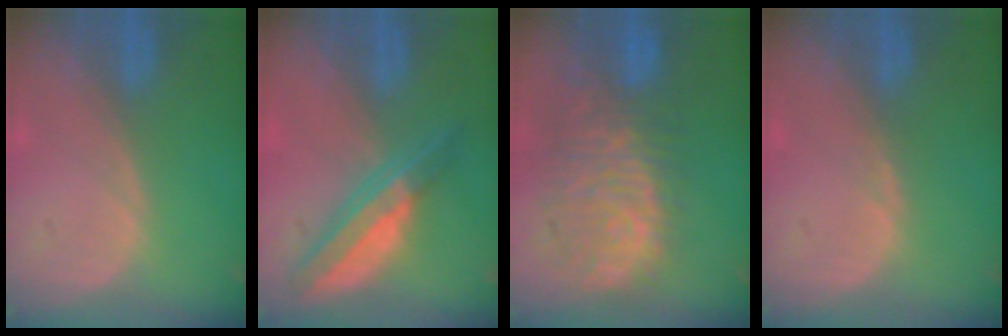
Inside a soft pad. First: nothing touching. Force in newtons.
{"total": 6.7, "press": 5.6, "slide": 3.7}
{"total": 11.0, "press": 9.6, "slide": 5.5}
{"total": 0.6, "press": 0.5, "slide": 0.3}